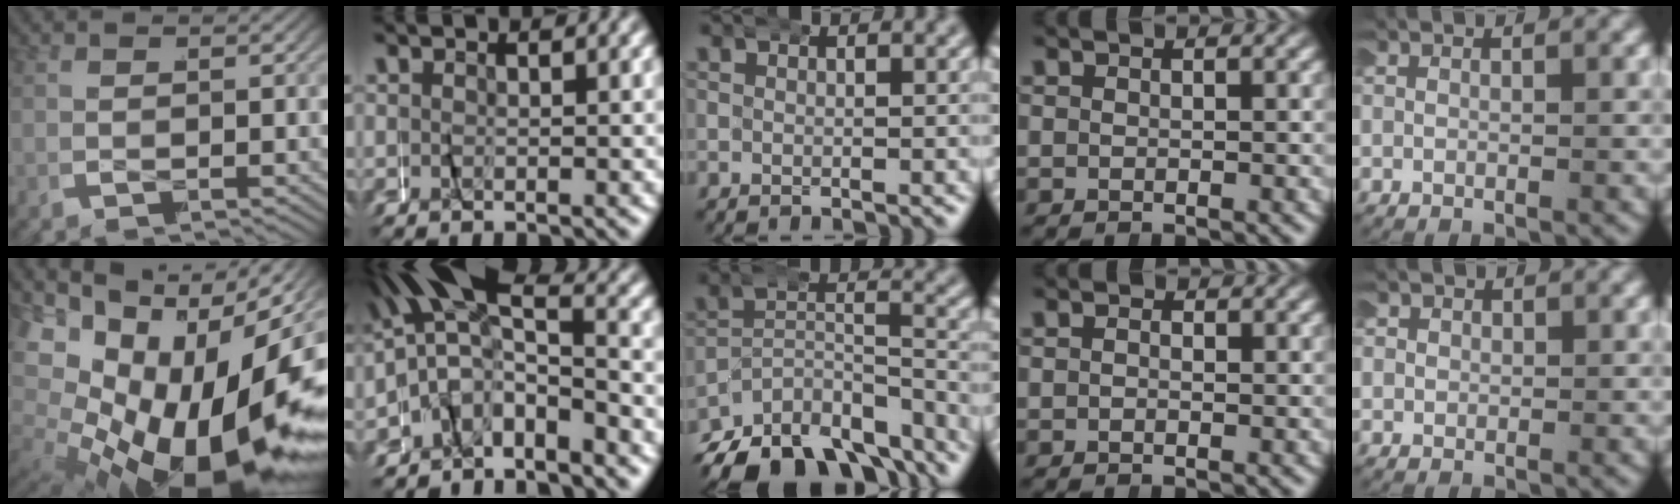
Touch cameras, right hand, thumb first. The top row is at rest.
{"thumb": {"total": 20.9, "force": [-2.3, 12.9, 16.2], "torque": [-0.298, -0.034, -0.020]}, "index": {"total": 7.5, "force": [-0.2, 5.8, 4.7], "torque": [-0.053, 0.032, -0.048]}, "middle": {"total": 14.0, "force": [-10.3, 7.3, 6.0], "torque": [-0.096, -0.040, -0.156]}, "ring": {"total": 0.6, "force": [-0.1, 0.5, 0.3], "torque": [-0.002, -0.001, -0.002]}, "little": {"total": 1.0, "force": [0.1, 1.0, 0.0], "torque": [-0.003, 0.003, -0.004]}}